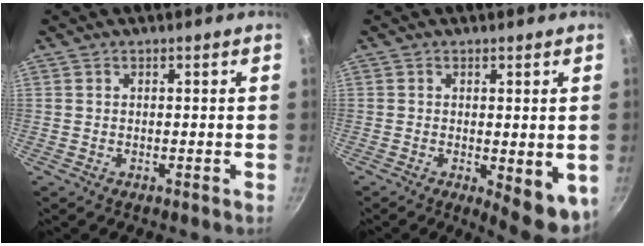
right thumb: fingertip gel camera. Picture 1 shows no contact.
{"total": 7.9, "force": [-1.2, 3.2, 7.1], "torque": [-0.072, -0.004, -0.008]}